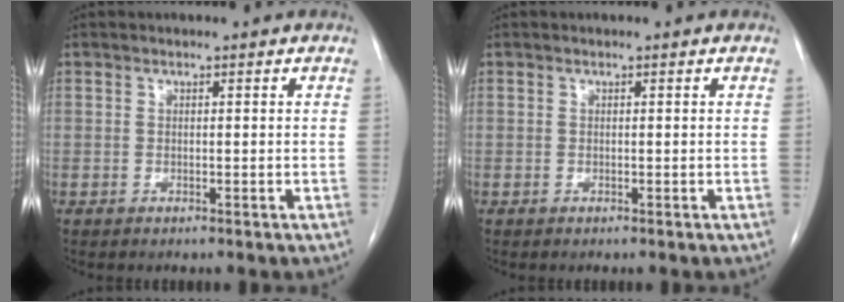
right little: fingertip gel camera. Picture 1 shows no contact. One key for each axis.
{"total": 0.0}